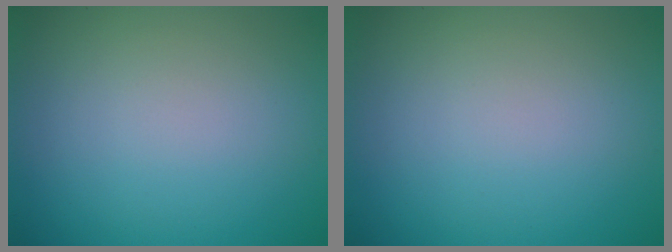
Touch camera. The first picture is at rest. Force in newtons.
{"total": 0.0}